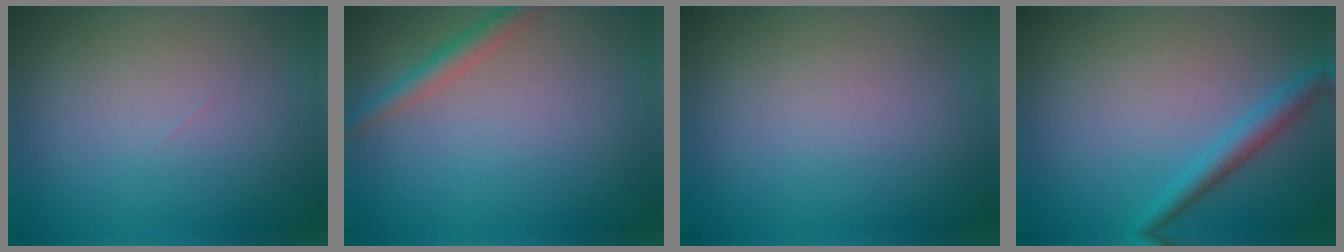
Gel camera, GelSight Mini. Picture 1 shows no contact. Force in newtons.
{"total": 2.2, "press": 2.2, "slide": 0.0}
{"total": 0.0}
{"total": 2.2, "press": 2.2, "slide": 0.1}